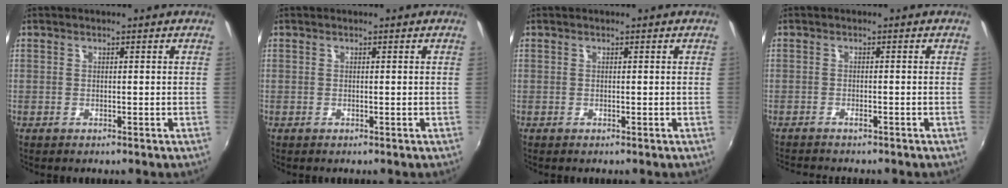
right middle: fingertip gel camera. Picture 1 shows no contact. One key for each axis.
{"total": 0.0}
{"total": 0.0}
{"total": 3.1, "fx": -2.7, "fy": 0.5, "fz": 1.2, "tx": -0.034, "ty": -0.009, "tz": -0.047}